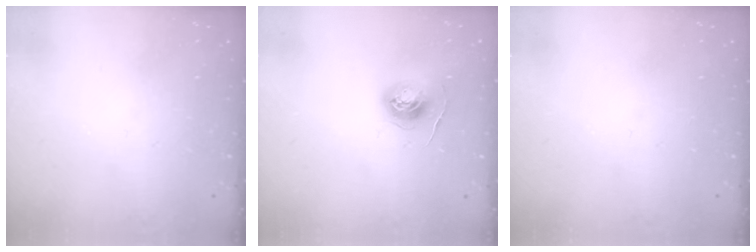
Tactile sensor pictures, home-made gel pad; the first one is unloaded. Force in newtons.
{"total": 5.7, "press": 5.7, "slide": 0.5}
{"total": 0.0}